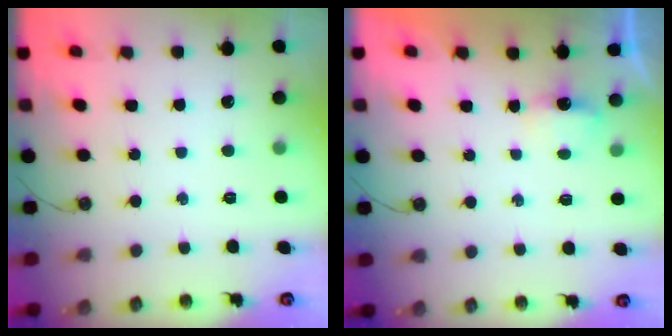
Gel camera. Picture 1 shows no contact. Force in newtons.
{"total": 3.3, "press": 3.2, "slide": 0.6}